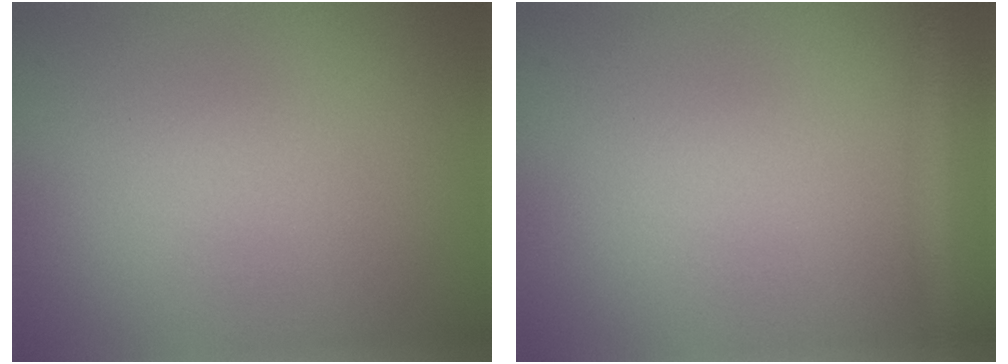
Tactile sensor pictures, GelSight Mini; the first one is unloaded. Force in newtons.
{"total": 2.1, "press": 2.1, "slide": 0.1}